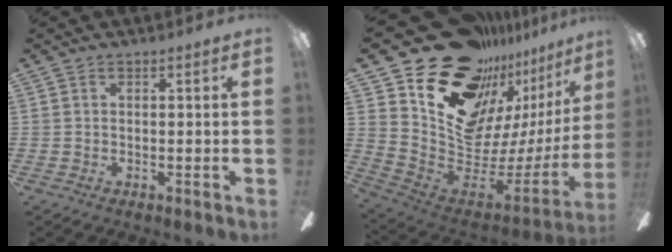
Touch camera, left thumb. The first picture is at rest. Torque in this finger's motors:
{"motor_torque": [2.52, 2.49, 1.33, -1.44, 0.33]}